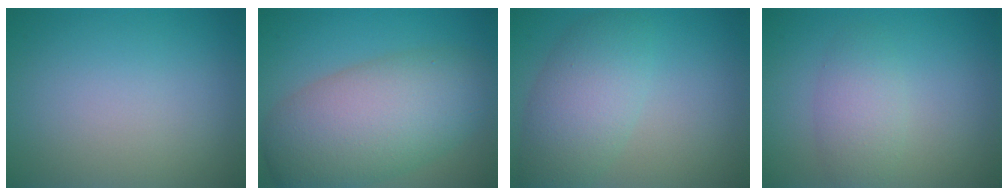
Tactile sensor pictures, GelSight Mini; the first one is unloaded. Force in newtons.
{"total": 9.6, "press": 9.6, "slide": 0.3}
{"total": 5.2, "press": 5.2, "slide": 0.2}
{"total": 2.8, "press": 2.8, "slide": 0.2}